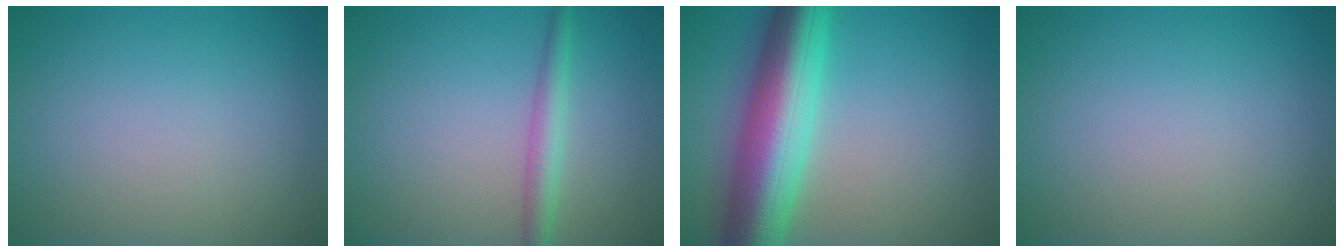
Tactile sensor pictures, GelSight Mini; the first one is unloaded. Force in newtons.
{"total": 2.4, "press": 2.4, "slide": 0.0}
{"total": 10.4, "press": 10.4, "slide": 0.1}
{"total": 0.0}